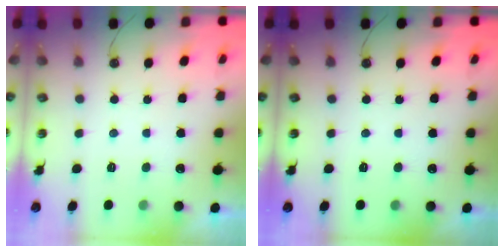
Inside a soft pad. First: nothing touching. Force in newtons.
{"total": 0.0}